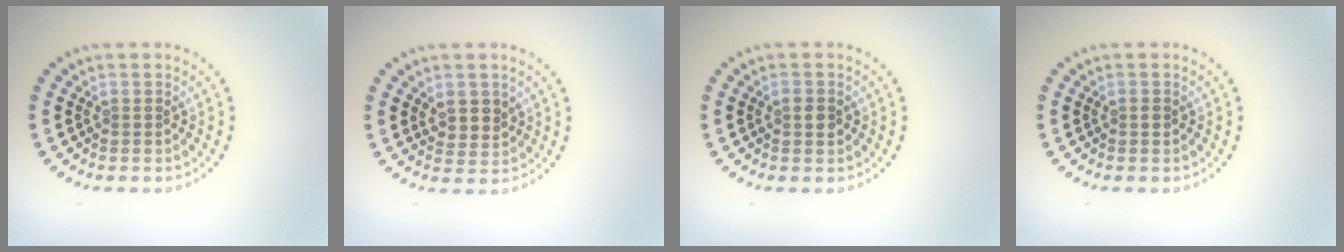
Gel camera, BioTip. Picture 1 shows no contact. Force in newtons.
{"total": 2.1, "press": 1.9, "slide": 0.9}
{"total": 0.9, "press": 0.9, "slide": 0.1}
{"total": 0.7, "press": 0.7, "slide": 0.1}